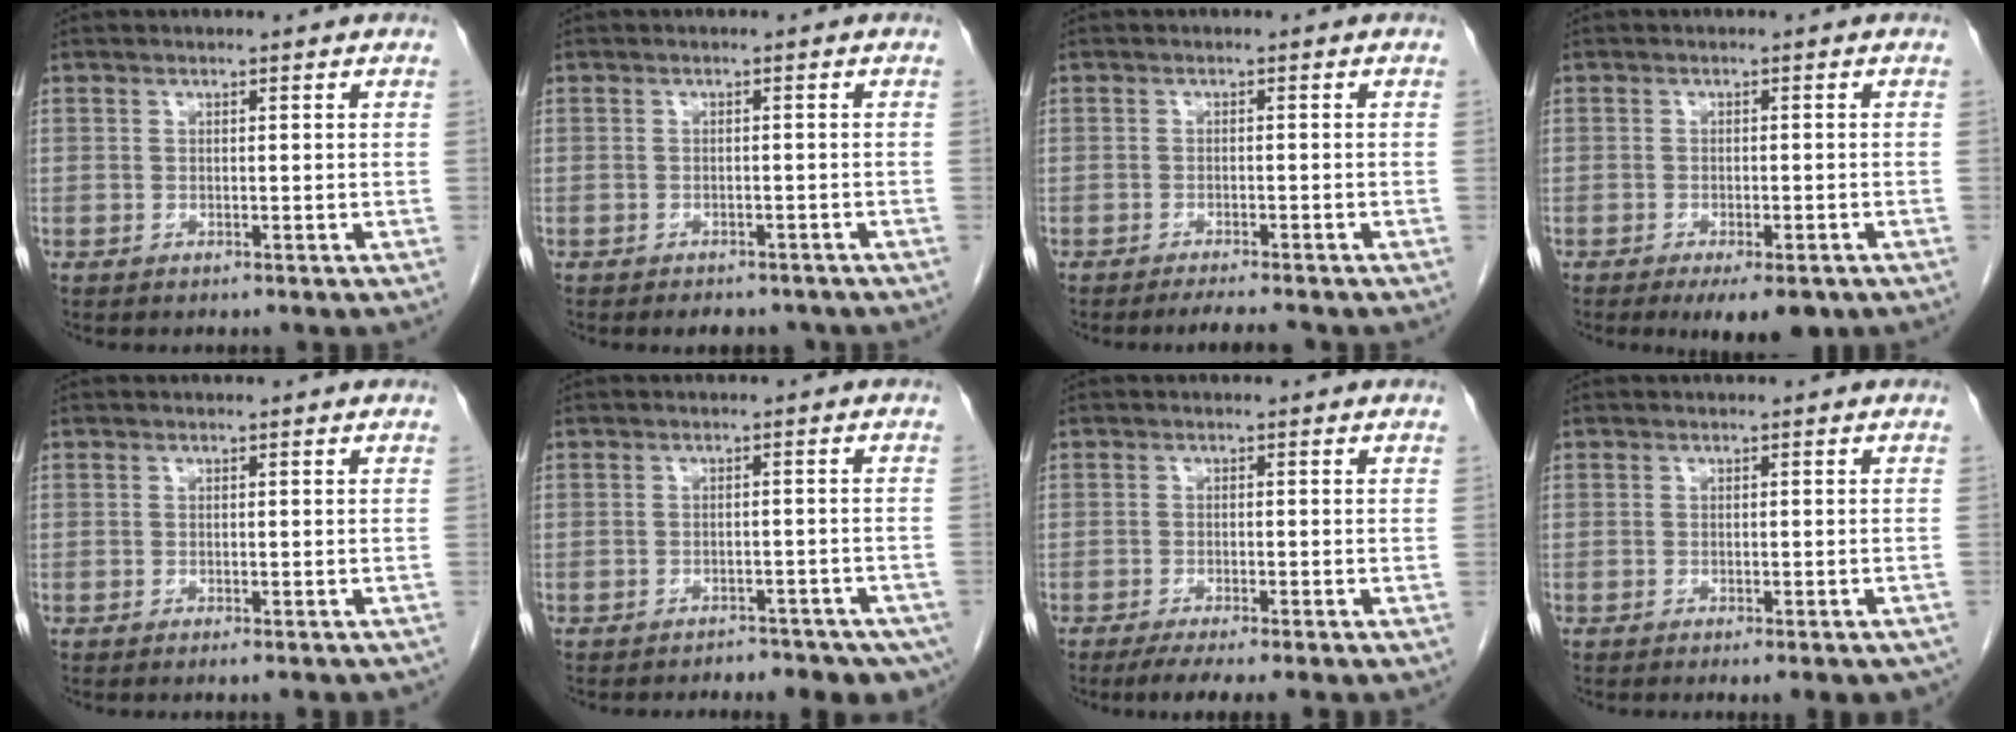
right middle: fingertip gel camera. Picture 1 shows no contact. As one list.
[{"total": 4.2, "force": [-3.6, 1.8, 1.2], "torque": [-0.006, 0.002, -0.044]}, {"total": 4.1, "force": [-3.7, 0.0, 1.9], "torque": [-0.023, -0.009, -0.055]}, {"total": 6.0, "force": [-3.9, 1.9, 4.1], "torque": [-0.047, -0.007, -0.053]}, {"total": 3.2, "force": [-2.6, 0.8, 1.6], "torque": [-0.009, -0.006, -0.031]}, {"total": 9.8, "force": [-8.0, 4.1, 4.1], "torque": [-0.044, -0.001, -0.091]}, {"total": 6.3, "force": [-4.3, 0.8, 4.4], "torque": [-0.058, -0.014, -0.063]}, {"total": 5.9, "force": [-4.6, 1.2, 3.4], "torque": [-0.030, -0.005, -0.055]}]